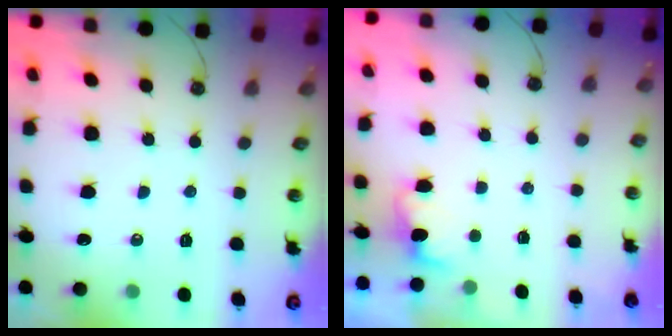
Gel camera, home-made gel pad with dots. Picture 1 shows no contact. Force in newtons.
{"total": 1.2, "press": 0.9, "slide": 0.7}